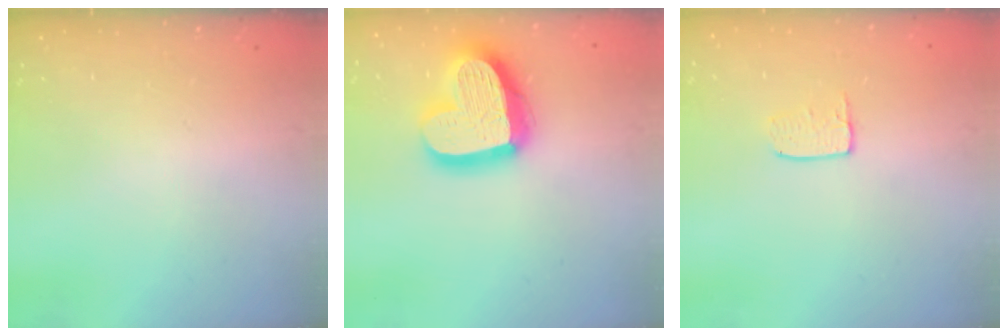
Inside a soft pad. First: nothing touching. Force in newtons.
{"total": 21.6, "press": 21.5, "slide": 1.9}
{"total": 4.3, "press": 4.3, "slide": 0.3}